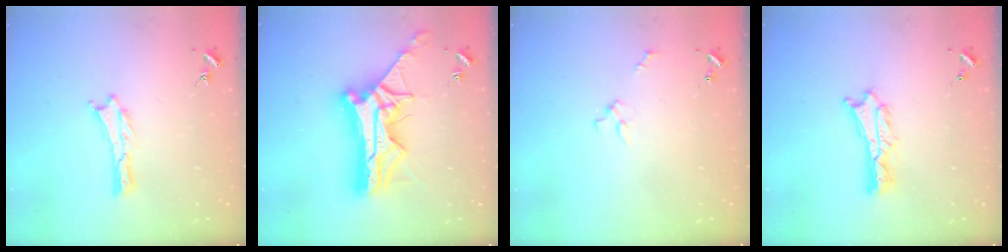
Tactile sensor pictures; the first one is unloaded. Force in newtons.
{"total": 14.8, "press": 14.7, "slide": 1.4}
{"total": 2.0, "press": 2.0, "slide": 0.2}
{"total": 2.7, "press": 2.6, "slide": 0.3}